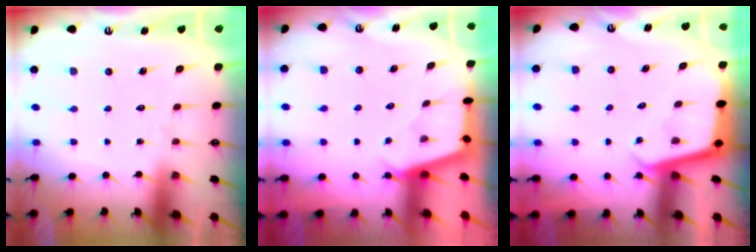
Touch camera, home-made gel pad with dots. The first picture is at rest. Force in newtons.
{"total": 2.4, "press": 2.4, "slide": 0.1}
{"total": 3.4, "press": 3.3, "slide": 0.3}